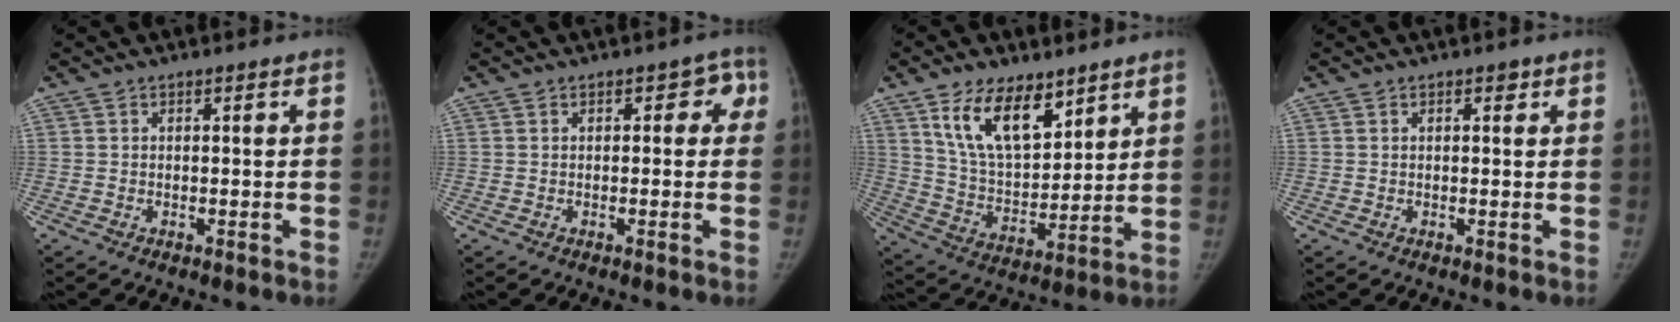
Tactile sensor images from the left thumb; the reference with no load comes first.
{"total": 3.0, "force": [0.8, 2.1, 2.0], "torque": [0.010, 0.005, -0.002]}
{"total": 14.8, "force": [8.9, 7.5, 9.1], "torque": [-0.122, -0.052, 0.172]}
{"total": 0.9, "force": [0.5, 0.5, 0.5], "torque": [0.001, -0.001, 0.004]}